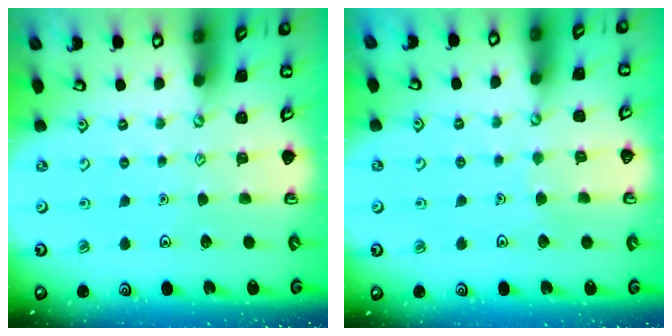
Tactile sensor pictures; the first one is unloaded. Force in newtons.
{"total": 2.4, "press": 2.4, "slide": 0.2}